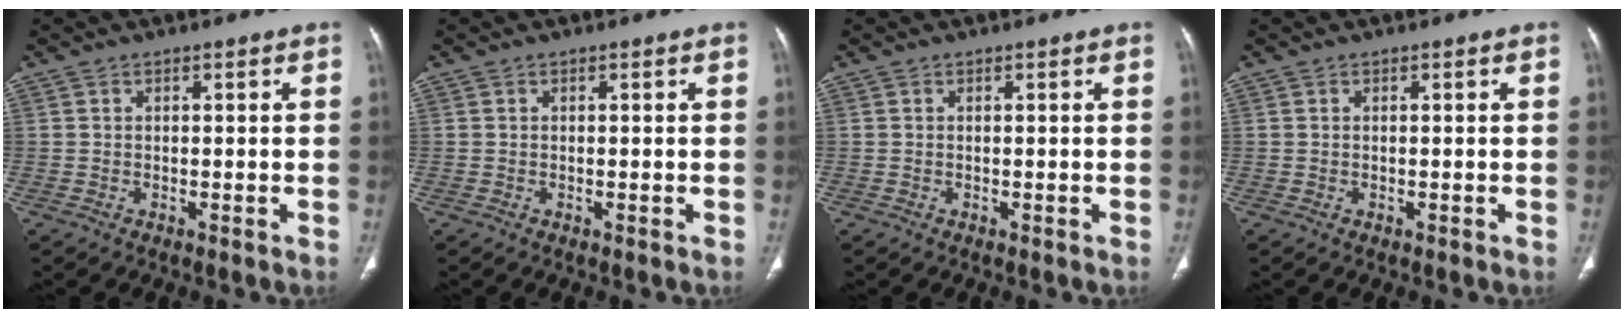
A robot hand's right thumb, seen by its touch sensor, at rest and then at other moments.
{"total": 0.0}
{"total": 0.0}
{"total": 0.0}